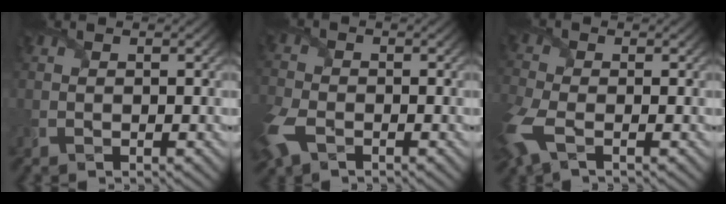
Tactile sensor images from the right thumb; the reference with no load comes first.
{"total": 6.6, "force": [-3.3, 4.0, 4.0], "torque": [-0.118, -0.020, -0.075]}
{"total": 6.5, "force": [-2.8, 3.4, 4.8], "torque": [-0.142, -0.023, -0.065]}